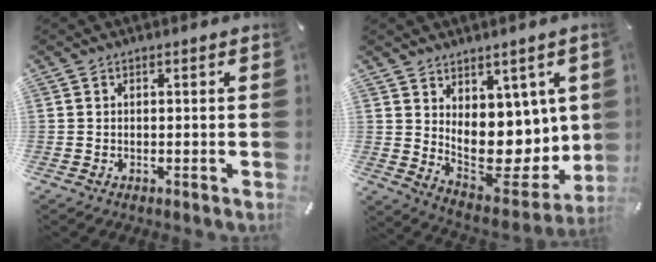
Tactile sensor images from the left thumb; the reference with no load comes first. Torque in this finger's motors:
{"motor_torque": [0.62, 0.66, 0.17, -0.25, 0.26]}